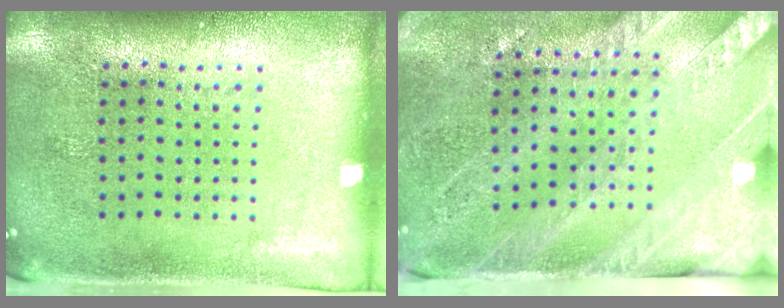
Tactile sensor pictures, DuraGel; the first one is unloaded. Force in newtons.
{"total": 3.5, "press": 3.0, "slide": 1.8}